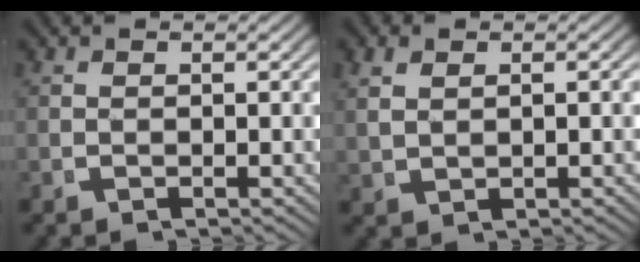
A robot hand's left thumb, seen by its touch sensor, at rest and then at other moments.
{"total": 1.7, "force": [1.0, 0.8, 1.1], "torque": [-0.023, 0.001, 0.030]}